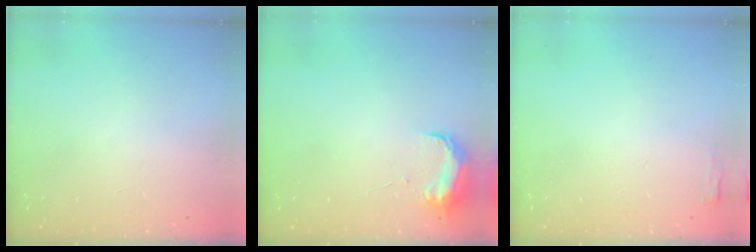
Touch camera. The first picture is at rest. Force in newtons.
{"total": 9.8, "press": 9.7, "slide": 0.7}
{"total": 2.7, "press": 2.6, "slide": 0.8}